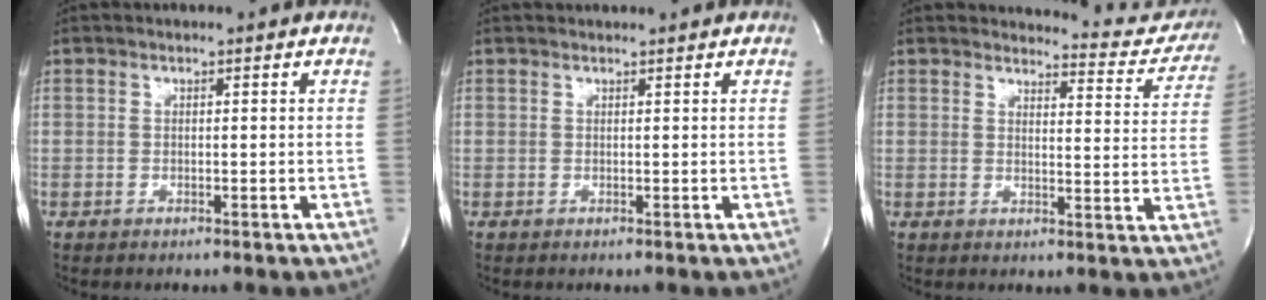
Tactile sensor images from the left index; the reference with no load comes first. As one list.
[{"total": 2.5, "force": [2.4, 0.2, 0.4], "torque": [-0.007, 0.022, 0.033]}, {"total": 10.7, "force": [10.5, 1.7, -0.2], "torque": [0.029, -0.061, 0.097]}]